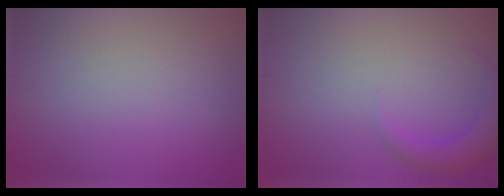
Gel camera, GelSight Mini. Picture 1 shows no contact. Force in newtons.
{"total": 2.8, "press": 2.8, "slide": 0.2}